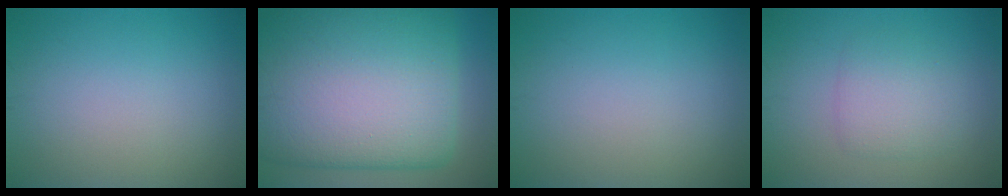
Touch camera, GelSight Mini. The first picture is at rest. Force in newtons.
{"total": 20.1, "press": 20.1, "slide": 0.5}
{"total": 0.0}
{"total": 2.8, "press": 2.8, "slide": 0.0}